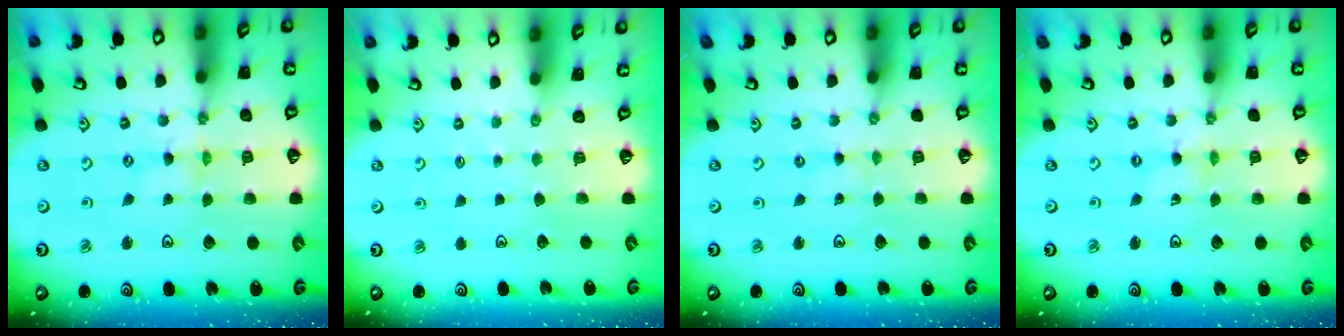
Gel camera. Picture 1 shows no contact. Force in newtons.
{"total": 0.6, "press": 0.6, "slide": 0.1}
{"total": 0.0}
{"total": 0.5, "press": 0.5, "slide": 0.1}